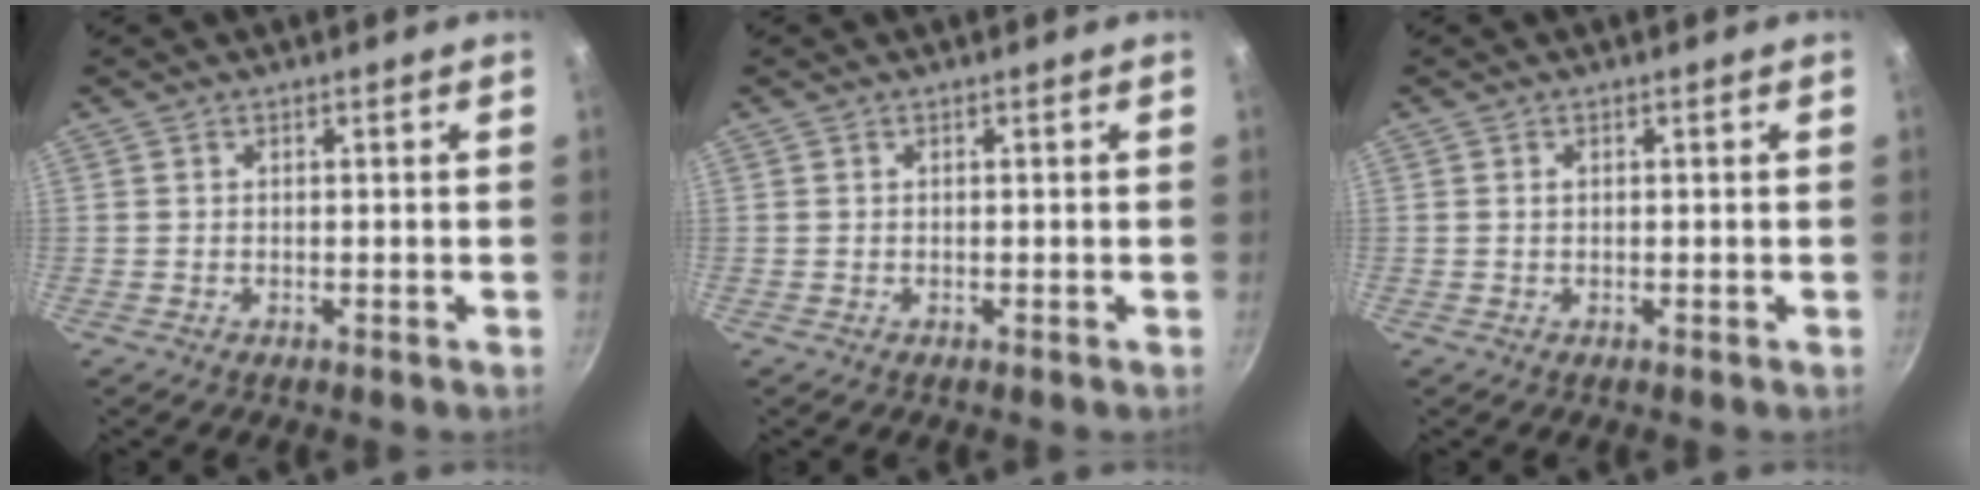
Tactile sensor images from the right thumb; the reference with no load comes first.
{"total": 0.0}
{"total": 0.5, "force": [0.1, 0.4, 0.4], "torque": [-0.006, 0.002, 0.002]}